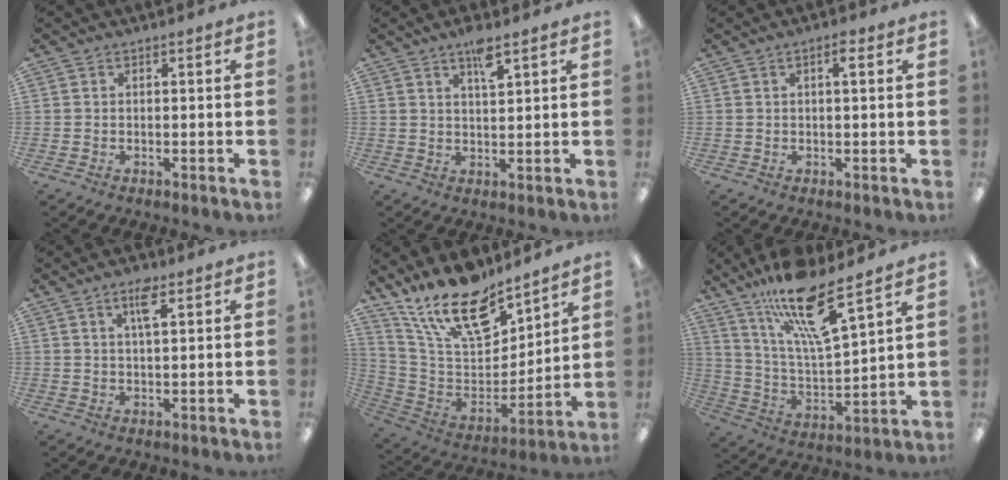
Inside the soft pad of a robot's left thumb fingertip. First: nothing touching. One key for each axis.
{"total": 5.1, "fx": 3.5, "fy": 1.2, "fz": 3.5, "tx": -0.055, "ty": -0.015, "tz": 0.056}
{"total": 2.6, "fx": 1.1, "fy": 0.7, "fz": 2.3, "tx": -0.034, "ty": 0.000, "tz": 0.013}
{"total": 4.9, "fx": 2.7, "fy": 1.4, "fz": 3.8, "tx": -0.069, "ty": -0.001, "tz": 0.042}
{"total": 19.4, "fx": 14.9, "fy": 7.7, "fz": 9.7, "tx": -0.186, "ty": -0.094, "tz": 0.267}
{"total": 17.4, "fx": 12.5, "fy": 3.5, "fz": 11.6, "tx": -0.212, "ty": -0.071, "tz": 0.208}